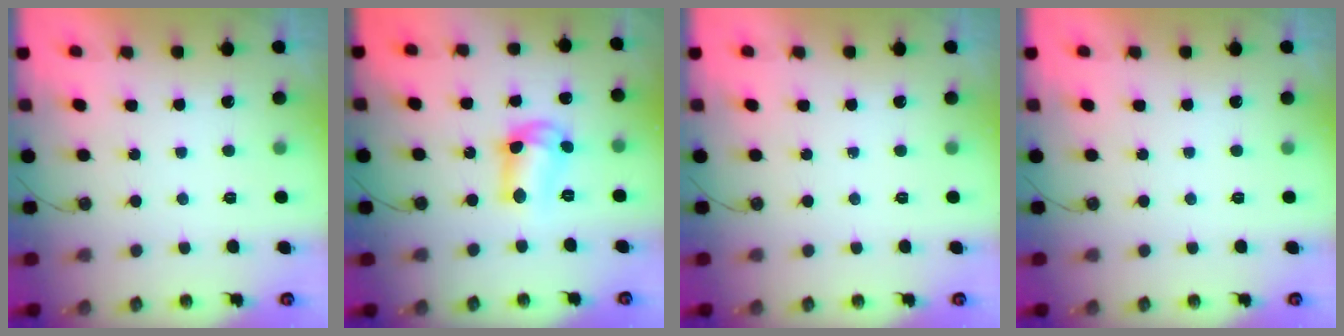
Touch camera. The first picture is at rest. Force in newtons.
{"total": 10.8, "press": 10.8, "slide": 0.6}
{"total": 0.0}
{"total": 0.0}